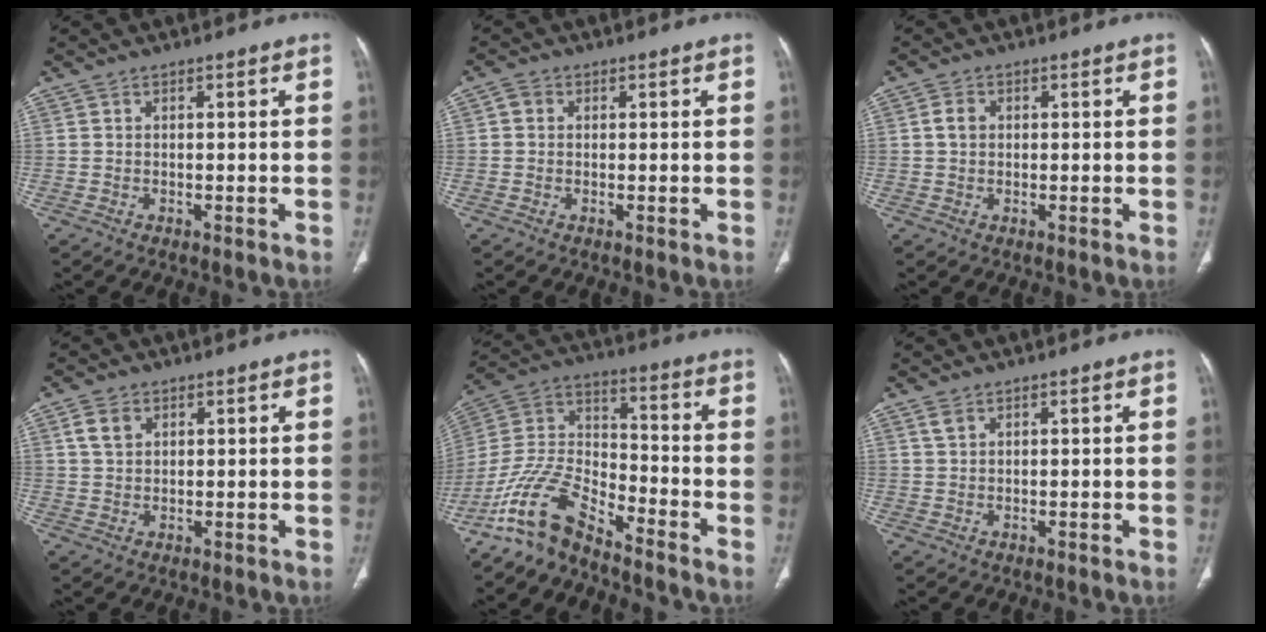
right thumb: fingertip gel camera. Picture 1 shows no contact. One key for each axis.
{"total": 2.0, "fx": 0.3, "fy": 1.7, "fz": 0.9, "tx": -0.012, "ty": 0.005, "tz": 0.003}
{"total": 2.7, "fx": 0.4, "fy": 2.1, "fz": 1.6, "tx": -0.025, "ty": 0.004, "tz": 0.006}
{"total": 3.8, "fx": 1.7, "fy": 2.7, "fz": 2.1, "tx": -0.034, "ty": 0.000, "tz": 0.035}
{"total": 12.4, "fx": -10.2, "fy": 3.9, "fz": 5.8, "tx": -0.121, "ty": 0.079, "tz": -0.205}
{"total": 1.6, "fx": 1.0, "fy": 0.9, "fz": 0.8, "tx": -0.017, "ty": 0.003, "tz": 0.024}